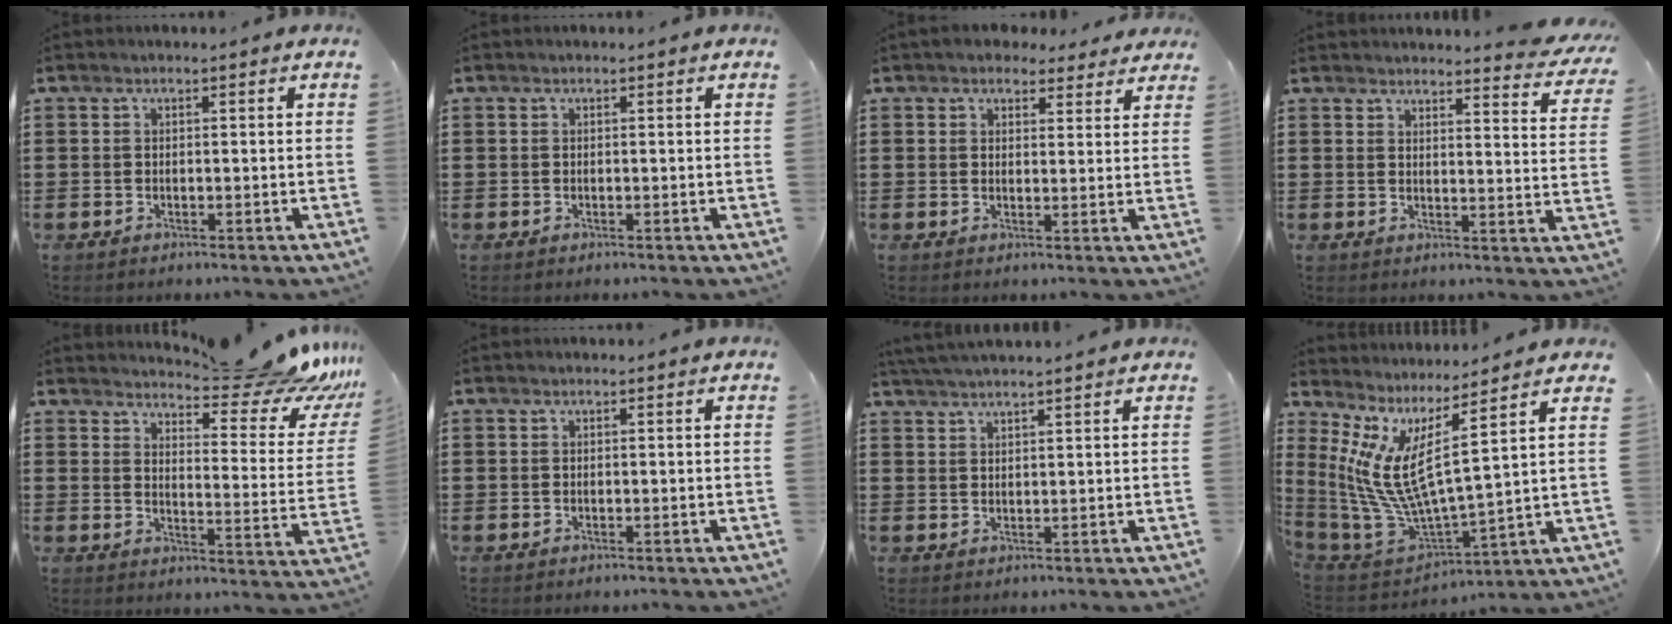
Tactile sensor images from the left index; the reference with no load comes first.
{"total": 0.0}
{"total": 3.5, "force": [3.0, 1.5, 0.7], "torque": [-0.015, -0.003, 0.055]}
{"total": 3.6, "force": [3.5, -0.3, 0.9], "torque": [-0.024, -0.022, 0.061]}
{"total": 11.6, "force": [10.0, 1.9, 5.5], "torque": [-0.082, -0.075, 0.166]}
{"total": 0.0}
{"total": 2.7, "force": [2.6, -0.3, 0.9], "torque": [-0.022, 0.000, 0.049]}
{"total": 9.0, "force": [3.3, 2.6, 7.9], "torque": [-0.211, -0.064, 0.047]}